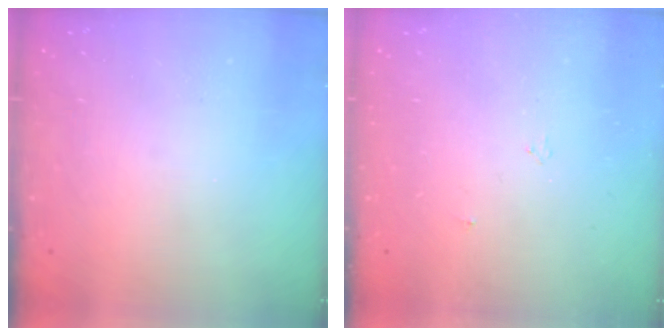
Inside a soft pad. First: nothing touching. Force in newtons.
{"total": 2.7, "press": 2.7, "slide": 0.5}